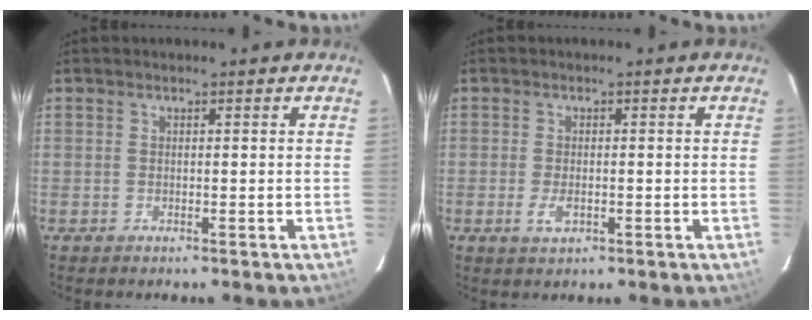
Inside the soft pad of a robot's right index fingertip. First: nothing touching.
{"total": 2.8, "force": [-1.0, 1.4, 2.3], "torque": [-0.045, -0.005, -0.015]}